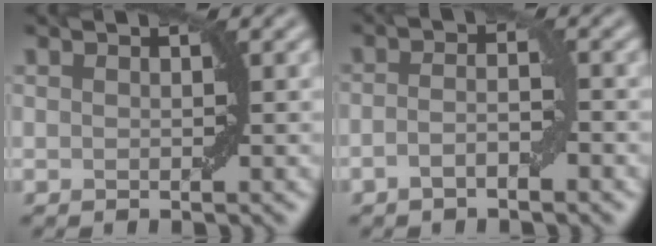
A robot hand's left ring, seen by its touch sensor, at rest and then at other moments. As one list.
[{"total": 2.2, "force": [-1.1, 0.5, 1.8], "torque": [-0.036, 0.005, -0.024]}]